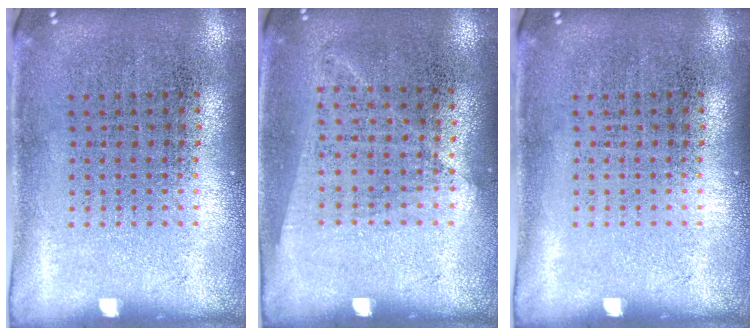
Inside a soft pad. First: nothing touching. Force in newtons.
{"total": 1.1, "press": 1.0, "slide": 0.5}
{"total": 0.0}